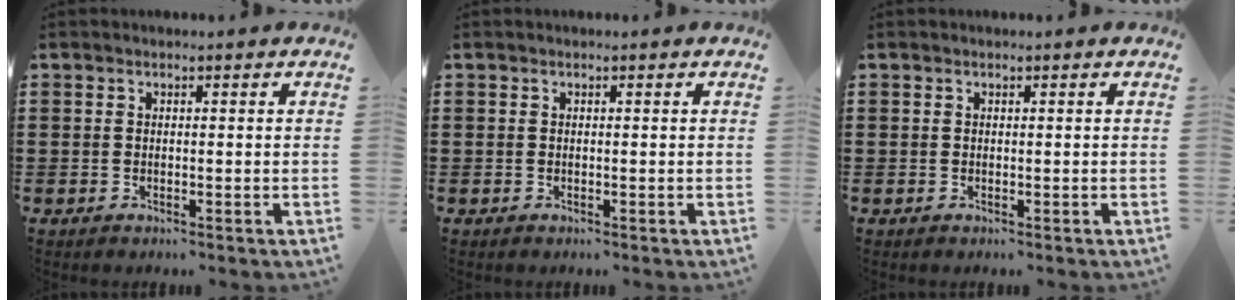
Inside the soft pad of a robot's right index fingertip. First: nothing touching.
{"total": 0.0}
{"total": 0.0}